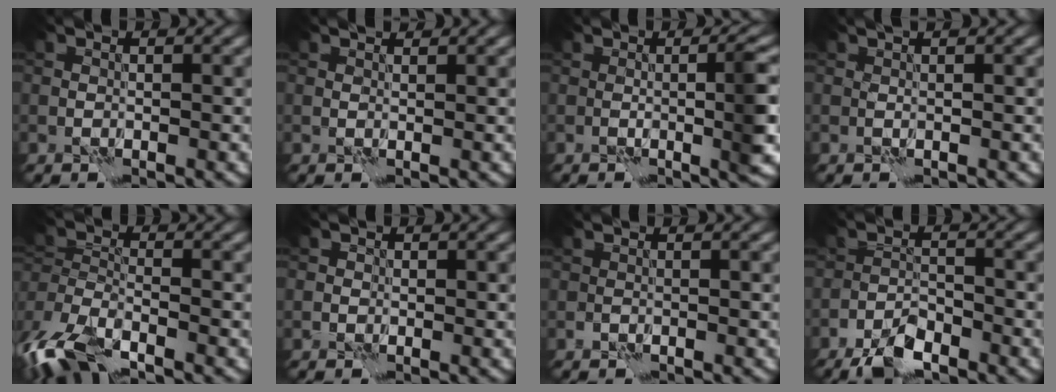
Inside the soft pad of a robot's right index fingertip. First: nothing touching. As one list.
[{"total": 0.8, "force": [0.7, 0.3, 0.2], "torque": [-0.005, 0.003, 0.013]}, {"total": 4.2, "force": [0.1, 1.0, 4.1], "torque": [-0.053, 0.004, -0.001]}, {"total": 1.0, "force": [0.7, 0.1, 0.6], "torque": [-0.015, 0.001, 0.009]}, {"total": 7.7, "force": [-5.4, 3.1, 4.5], "torque": [-0.106, -0.024, -0.112]}, {"total": 0.6, "force": [-0.1, 0.6, -0.1], "torque": [0.004, 0.002, -0.005]}, {"total": 0.0}, {"total": 4.0, "force": [-3.0, 1.5, 2.2], "torque": [-0.039, 0.002, -0.062]}]